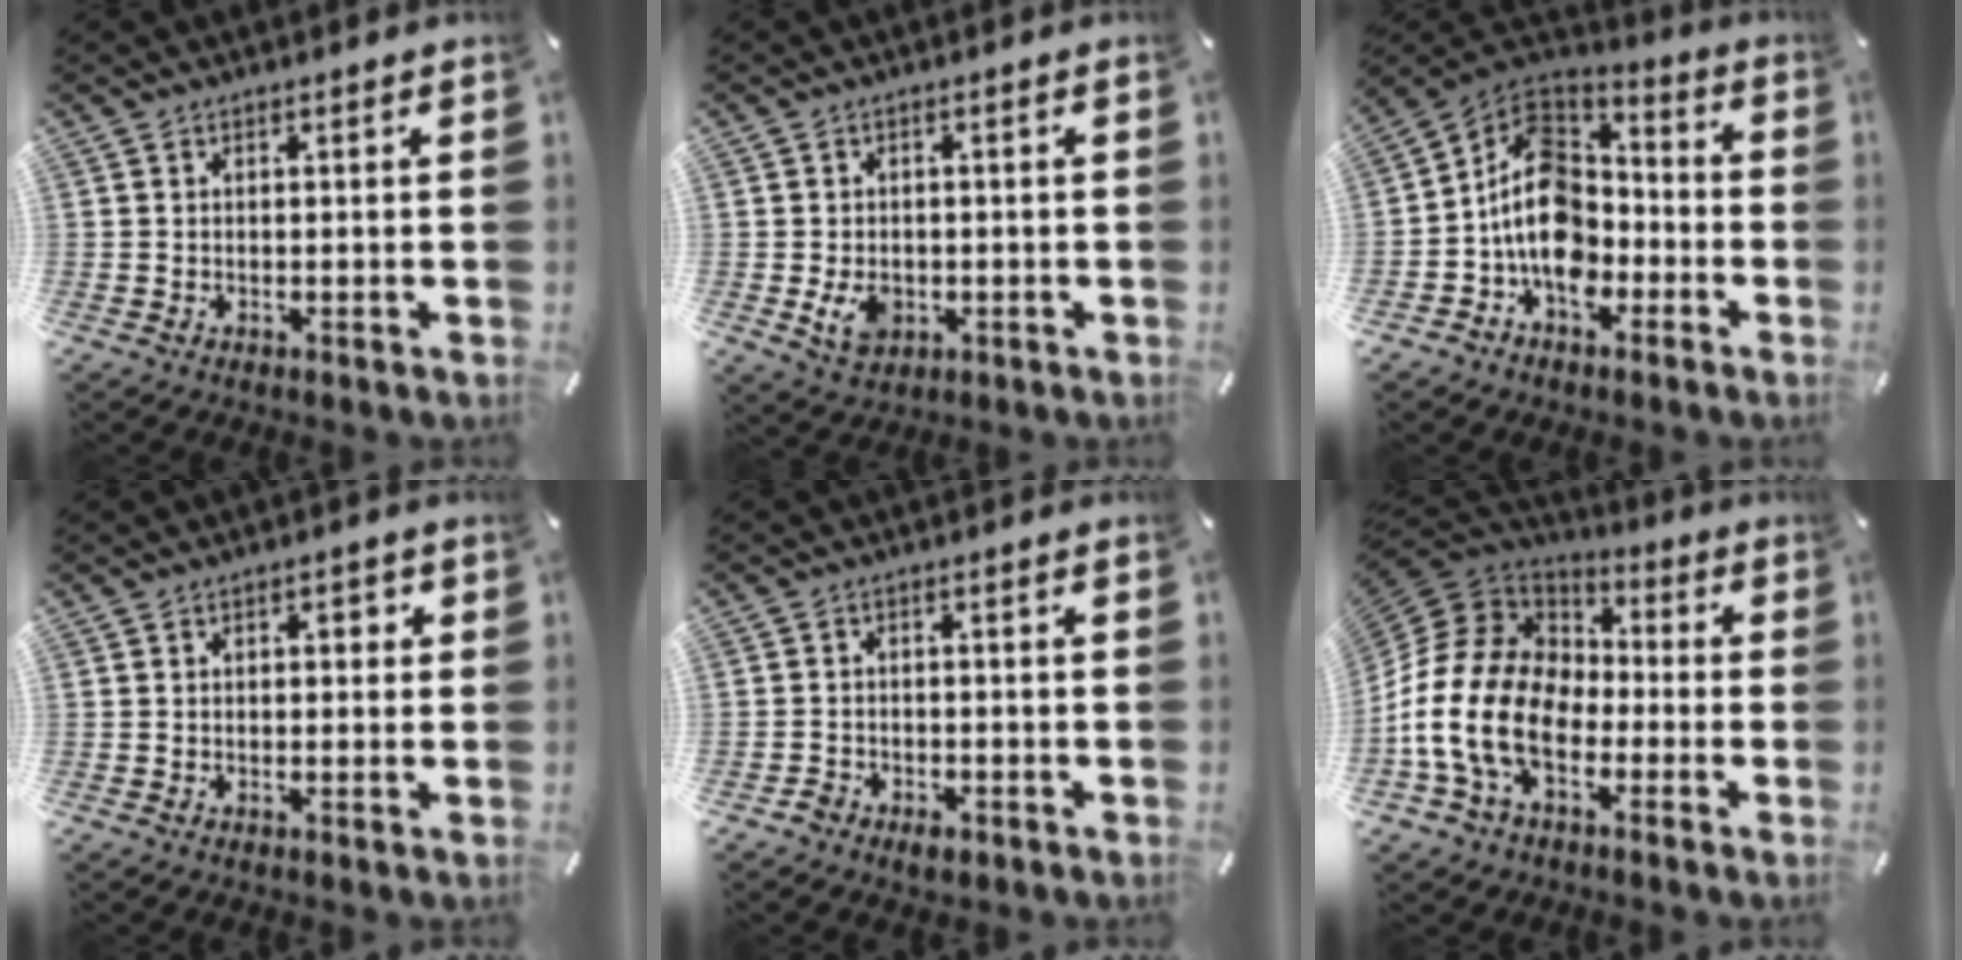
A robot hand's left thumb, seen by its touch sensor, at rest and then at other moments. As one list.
[{"total": 4.9, "force": [-1.1, 3.8, 2.9], "torque": [-0.045, -0.003, -0.019]}, {"total": 14.5, "force": [-4.4, 11.0, 8.3], "torque": [-0.165, 0.023, -0.085]}, {"total": 2.2, "force": [0.2, 1.3, 1.7], "torque": [-0.019, 0.003, -0.004]}, {"total": 2.9, "force": [-2.0, 1.9, 0.8], "torque": [-0.011, 0.012, -0.040]}, {"total": 16.7, "force": [-6.0, 11.8, 10.1], "torque": [-0.237, 0.010, -0.112]}]